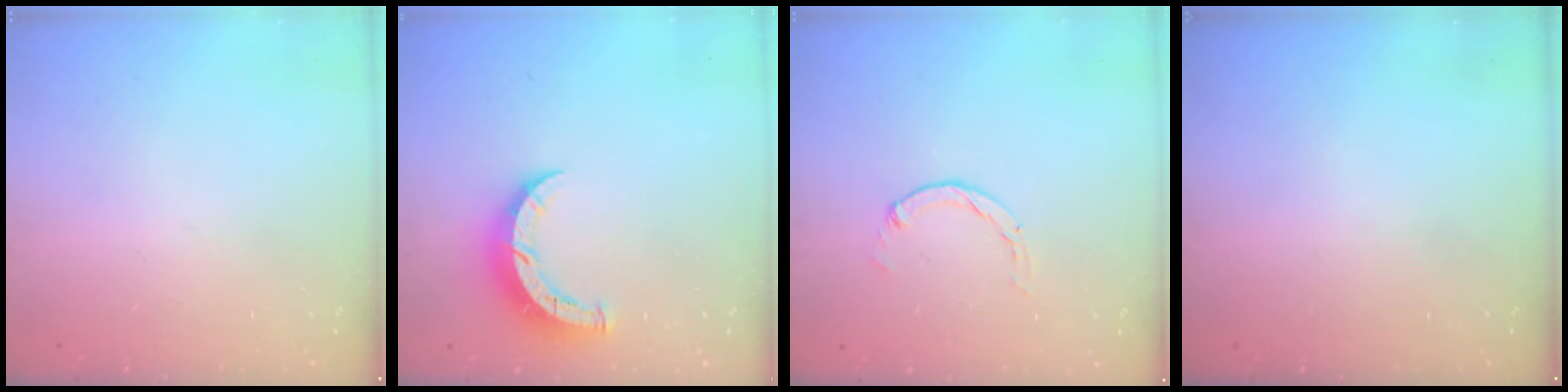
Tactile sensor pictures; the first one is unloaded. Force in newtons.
{"total": 9.0, "press": 9.0, "slide": 0.7}
{"total": 1.1, "press": 1.1, "slide": 0.2}
{"total": 0.0}